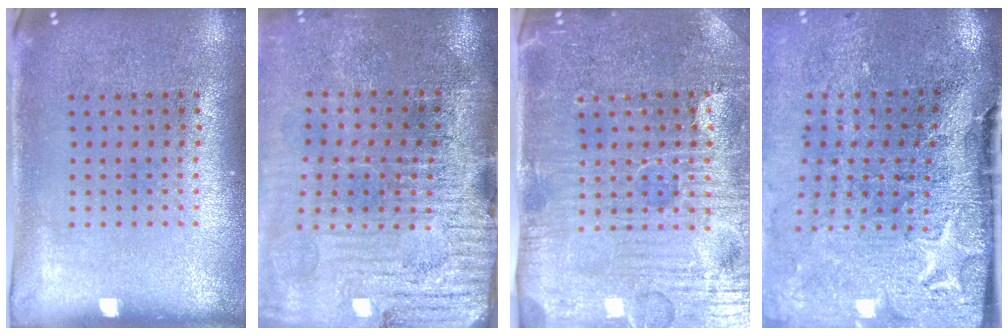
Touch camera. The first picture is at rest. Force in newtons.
{"total": 4.9, "press": 4.1, "slide": 2.6}
{"total": 5.2, "press": 4.8, "slide": 1.9}
{"total": 4.8, "press": 3.8, "slide": 2.9}